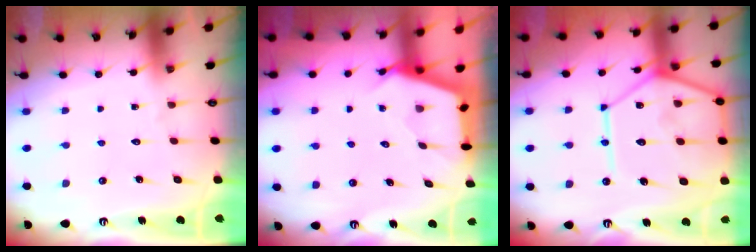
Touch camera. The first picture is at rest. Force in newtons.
{"total": 2.5, "press": 2.5, "slide": 0.3}
{"total": 16.6, "press": 16.5, "slide": 2.0}